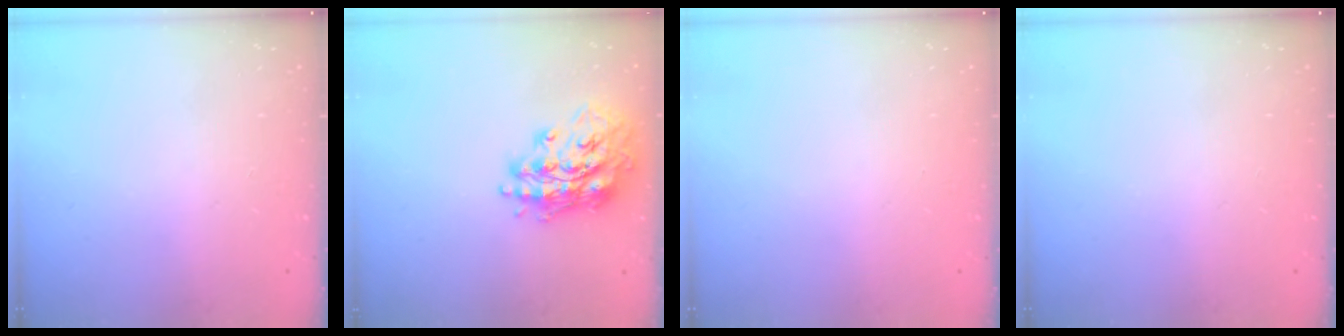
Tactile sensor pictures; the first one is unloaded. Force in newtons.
{"total": 17.4, "press": 17.4, "slide": 1.4}
{"total": 0.0}
{"total": 0.0}